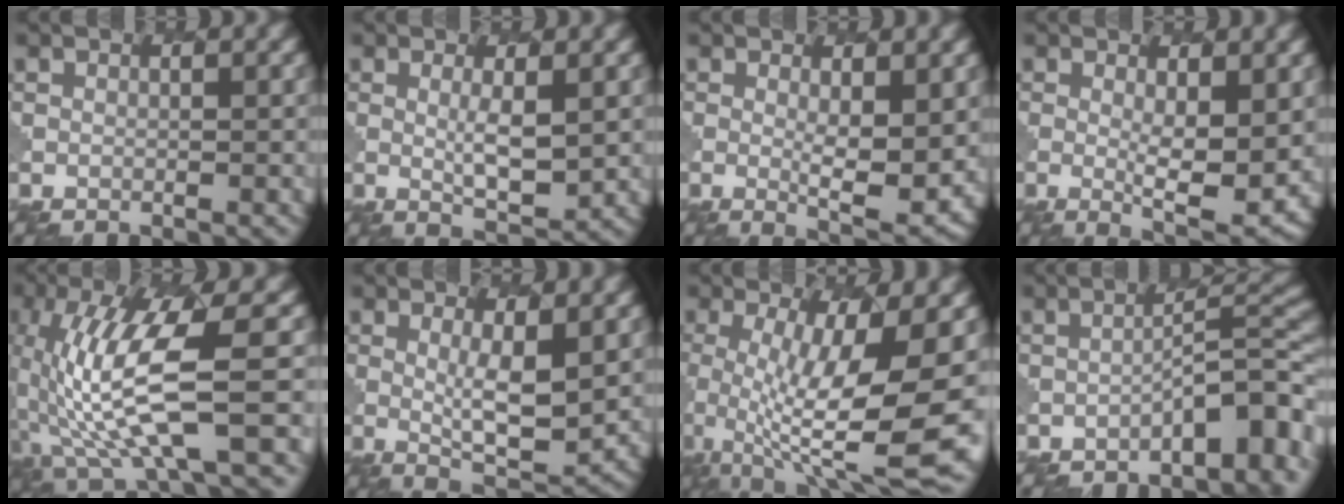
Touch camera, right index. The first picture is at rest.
{"total": 2.9, "force": [0.9, 0.7, 2.7], "torque": [-0.051, -0.009, 0.020]}
{"total": 4.7, "force": [0.7, 1.3, 4.5], "torque": [-0.075, -0.016, 0.017]}
{"total": 5.3, "force": [0.6, 1.4, 5.1], "torque": [-0.083, -0.018, 0.016]}
{"total": 10.1, "force": [-1.8, 2.5, 9.7], "torque": [-0.200, -0.003, -0.032]}
{"total": 4.6, "force": [1.0, 1.3, 4.3], "torque": [-0.077, -0.012, 0.022]}
{"total": 12.2, "force": [-1.1, 3.5, 11.6], "torque": [-0.188, -0.024, -0.009]}
{"total": 6.5, "force": [-3.6, 2.0, 5.0], "torque": [-0.057, 0.016, -0.054]}